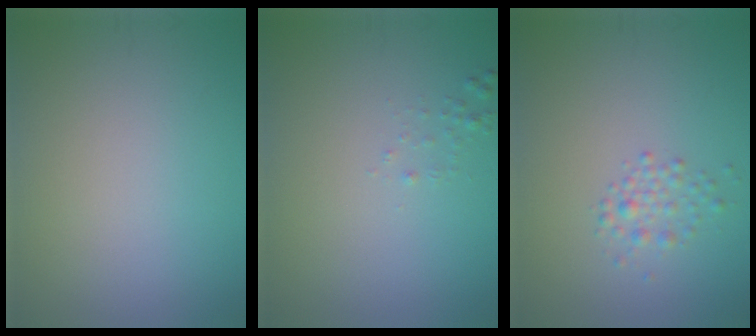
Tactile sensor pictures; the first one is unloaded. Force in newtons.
{"total": 0.6, "press": 0.6, "slide": 0.0}
{"total": 1.7, "press": 1.7, "slide": 0.0}